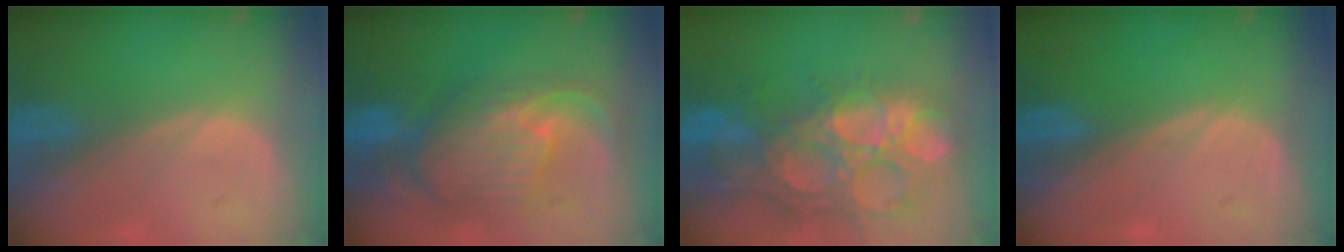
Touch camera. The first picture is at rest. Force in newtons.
{"total": 11.1, "press": 9.7, "slide": 5.5}
{"total": 15.1, "press": 12.5, "slide": 8.5}
{"total": 0.0}